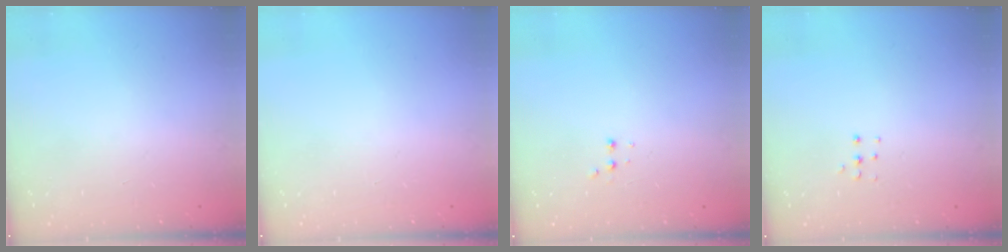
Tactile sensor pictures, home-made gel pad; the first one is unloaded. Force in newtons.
{"total": 0.0}
{"total": 2.9, "press": 2.7, "slide": 1.0}
{"total": 4.0, "press": 4.0, "slide": 0.5}